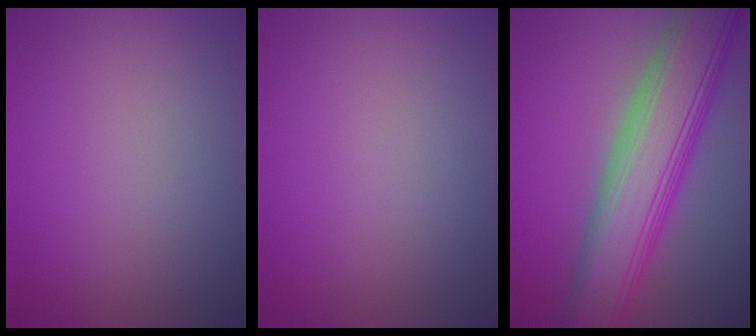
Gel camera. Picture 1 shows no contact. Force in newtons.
{"total": 0.0}
{"total": 9.6, "press": 9.6, "slide": 0.6}